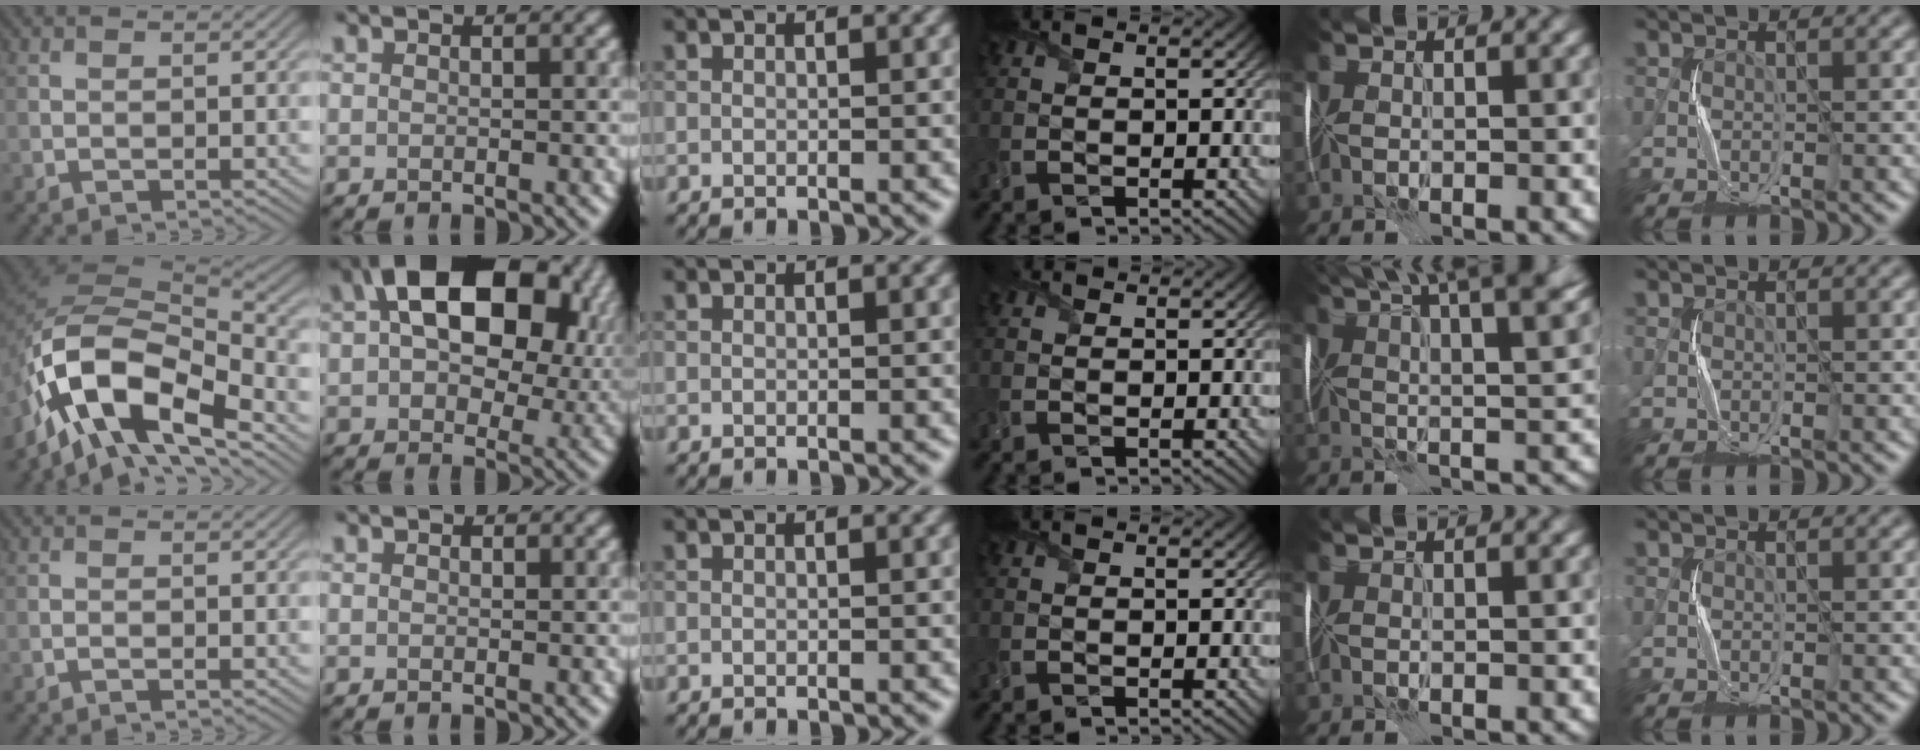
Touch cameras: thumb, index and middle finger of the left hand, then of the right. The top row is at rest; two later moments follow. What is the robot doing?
{"motion": "fold", "object": "plastic wrap"}